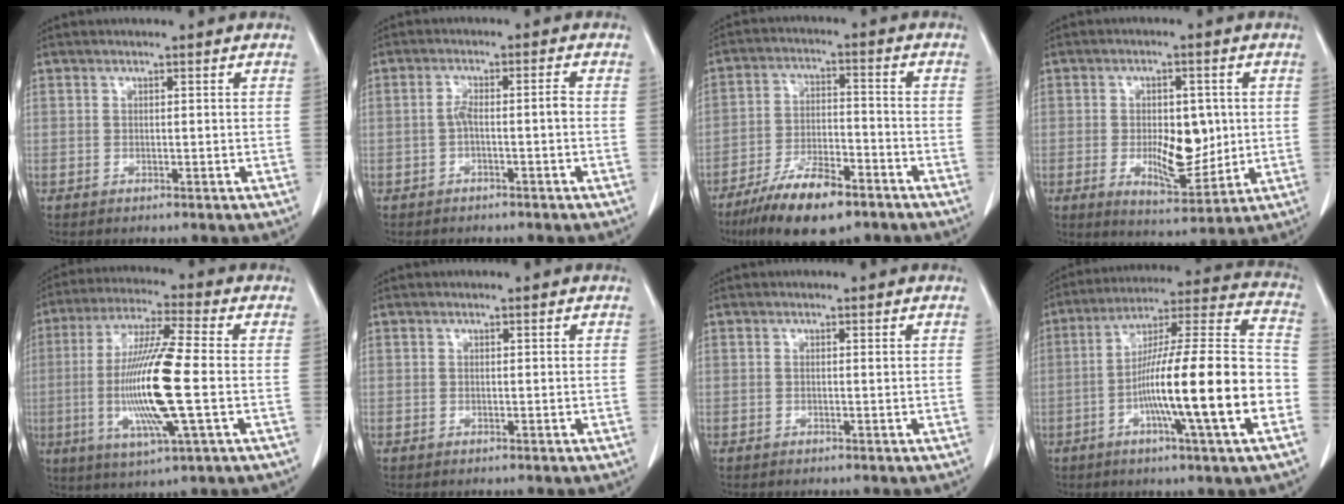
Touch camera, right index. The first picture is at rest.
{"total": 2.9, "force": [-0.9, 0.4, 2.8], "torque": [-0.049, 0.011, -0.014]}
{"total": 12.0, "force": [-8.3, 3.3, 8.0], "torque": [-0.145, -0.013, -0.145]}
{"total": 8.8, "force": [-0.3, 3.7, 8.0], "torque": [-0.121, -0.004, 0.009]}
{"total": 15.0, "force": [-1.9, 0.5, 14.9], "torque": [-0.296, -0.010, -0.040]}
{"total": 0.0}
{"total": 0.0}
{"total": 20.2, "force": [-5.7, 0.5, 19.4], "torque": [-0.296, 0.008, -0.094]}